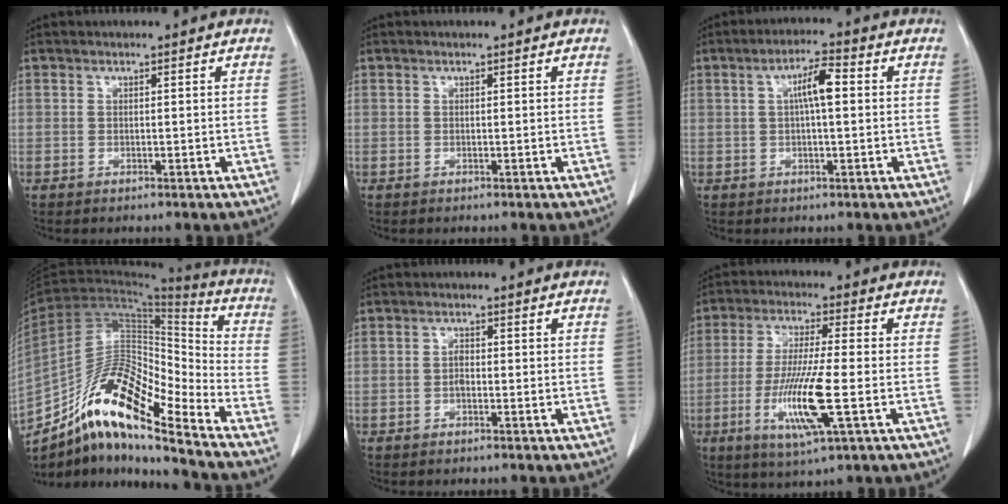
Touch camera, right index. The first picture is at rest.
{"total": 0.0}
{"total": 5.4, "force": [1.0, 1.0, 5.3], "torque": [-0.092, 0.015, 0.014]}
{"total": 17.5, "force": [-12.7, 3.5, 11.6], "torque": [-0.204, 0.029, -0.224]}
{"total": 1.4, "force": [-0.4, 0.8, 1.1], "torque": [-0.017, 0.004, -0.009]}
{"total": 11.7, "force": [-3.2, 0.6, 11.3], "torque": [-0.223, -0.020, -0.062]}